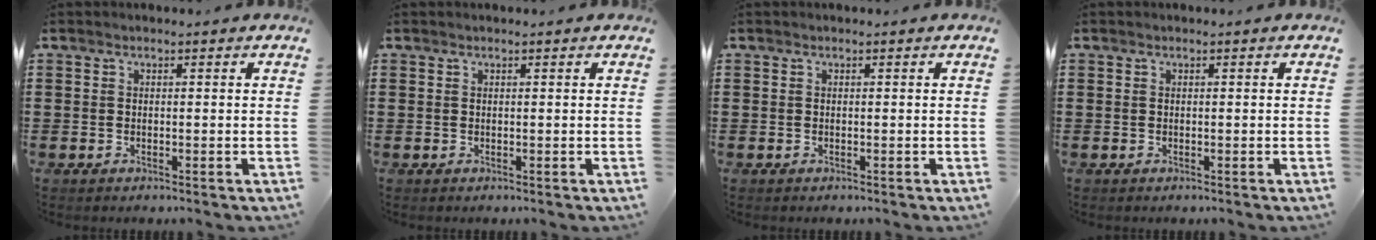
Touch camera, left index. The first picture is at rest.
{"total": 0.0}
{"total": 0.0}
{"total": 0.0}